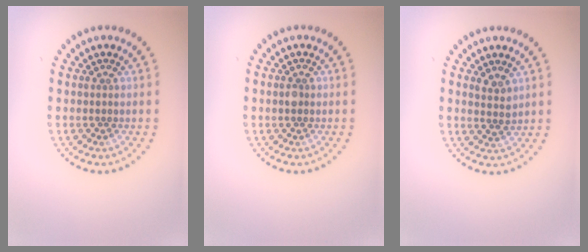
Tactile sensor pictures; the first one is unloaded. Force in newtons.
{"total": 0.9, "press": 0.9, "slide": 0.0}
{"total": 1.4, "press": 1.2, "slide": 0.7}